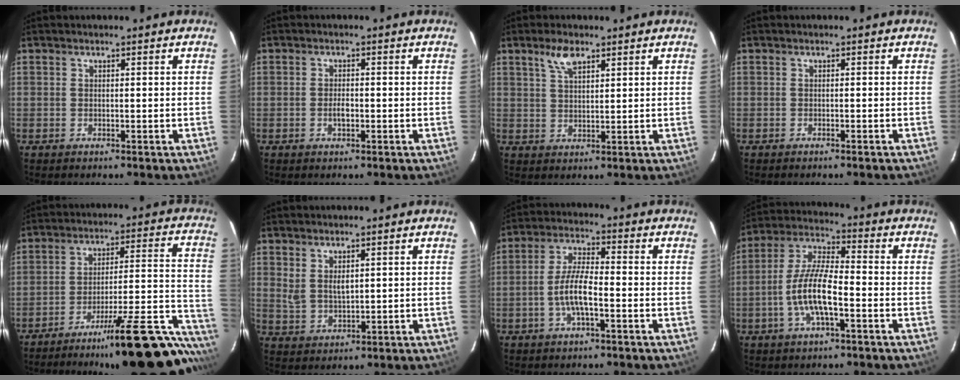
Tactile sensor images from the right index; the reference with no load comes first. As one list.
[{"total": 1.9, "force": [-0.5, 1.0, 1.5], "torque": [-0.029, 0.002, -0.009]}, {"total": 4.3, "force": [2.8, 1.7, 2.7], "torque": [-0.052, 0.007, 0.054]}, {"total": 0.8, "force": [-0.7, -0.1, 0.3], "torque": [-0.006, 0.001, -0.013]}, {"total": 26.2, "force": [-21.2, 3.4, 15.1], "torque": [-0.175, -0.005, -0.300]}, {"total": 3.8, "force": [2.0, 1.7, 2.7], "torque": [-0.049, -0.007, 0.043]}, {"total": 6.9, "force": [-2.3, 1.7, 6.3], "torque": [-0.130, 0.006, -0.044]}, {"total": 10.6, "force": [-3.5, 2.8, 9.6], "torque": [-0.202, 0.004, -0.067]}]